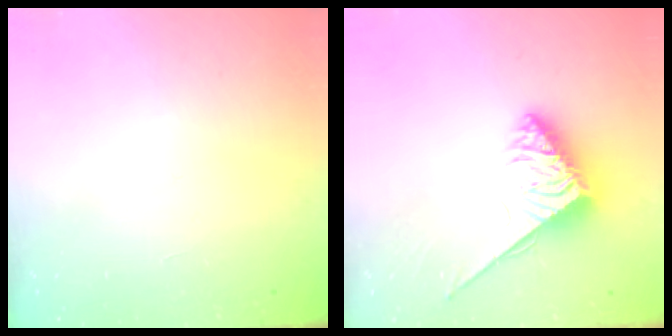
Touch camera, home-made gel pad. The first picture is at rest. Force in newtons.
{"total": 3.9, "press": 3.9, "slide": 0.5}